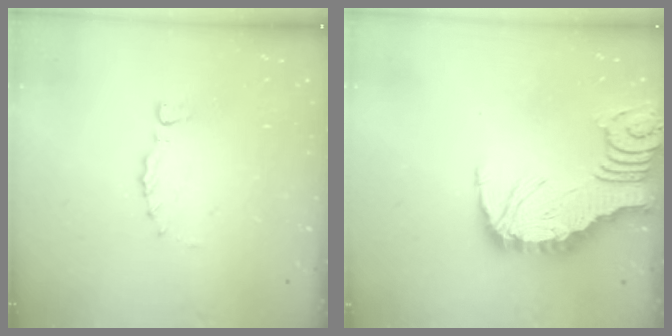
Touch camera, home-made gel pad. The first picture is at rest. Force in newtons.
{"total": 3.3, "press": 3.3, "slide": 0.4}